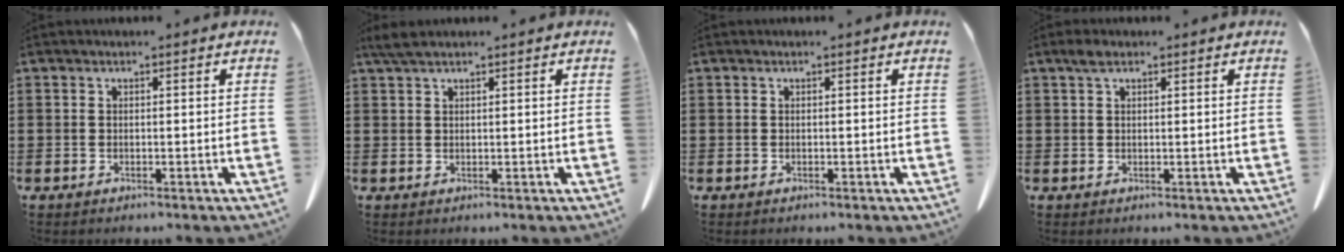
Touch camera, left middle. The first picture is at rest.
{"total": 2.1, "force": [1.5, 0.4, 1.4], "torque": [-0.032, 0.001, 0.028]}
{"total": 0.0}
{"total": 2.3, "force": [1.3, 1.1, 1.5], "torque": [-0.036, 0.007, 0.023]}